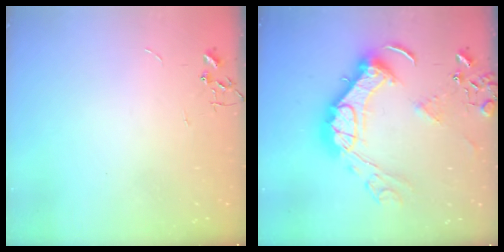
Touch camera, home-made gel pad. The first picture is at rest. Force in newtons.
{"total": 20.6, "press": 20.4, "slide": 2.4}